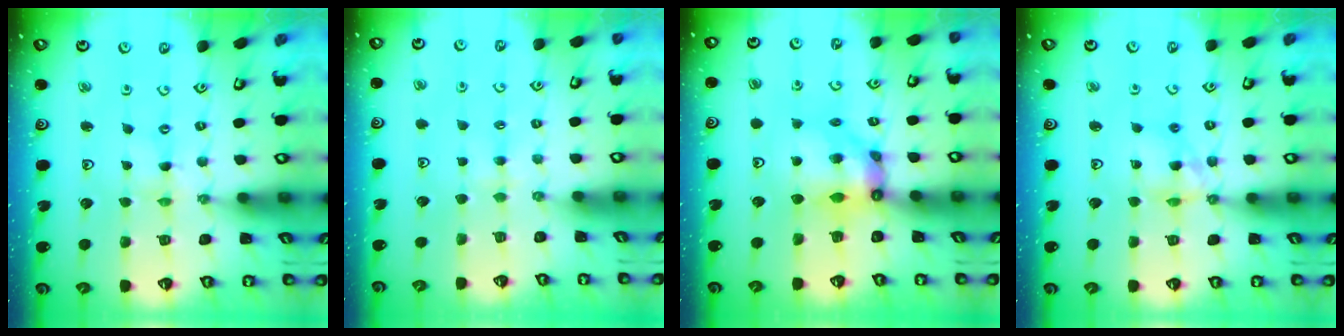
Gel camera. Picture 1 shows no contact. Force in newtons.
{"total": 2.6, "press": 2.5, "slide": 0.5}
{"total": 9.4, "press": 9.3, "slide": 1.1}
{"total": 9.2, "press": 9.2, "slide": 0.7}